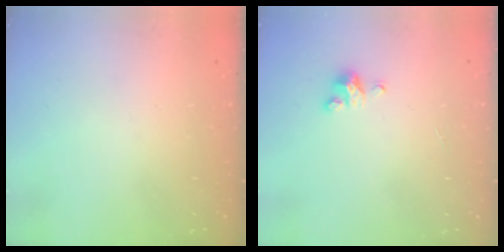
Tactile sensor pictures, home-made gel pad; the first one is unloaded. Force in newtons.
{"total": 3.0, "press": 3.0, "slide": 0.3}